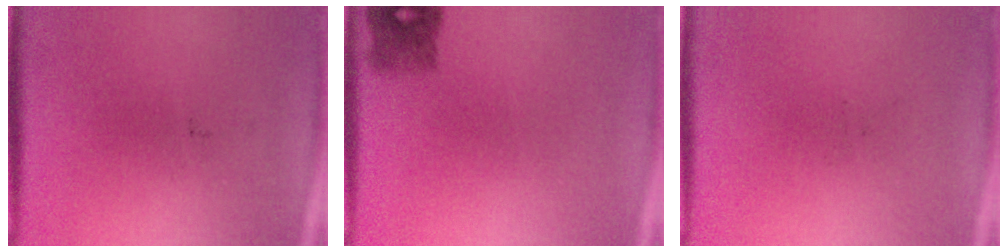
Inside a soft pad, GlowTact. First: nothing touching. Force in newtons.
{"total": 2.7}
{"total": 0.0}